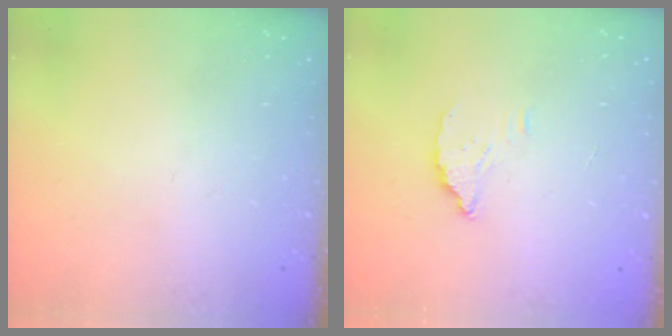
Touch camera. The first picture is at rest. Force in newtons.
{"total": 3.6, "press": 3.5, "slide": 0.4}